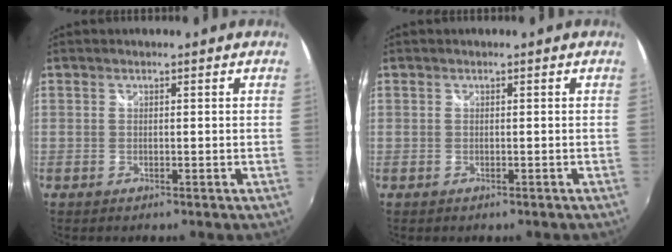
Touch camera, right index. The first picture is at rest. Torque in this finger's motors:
{"motor_torque": [-0.47, 0.43, -0.83, -0.21]}